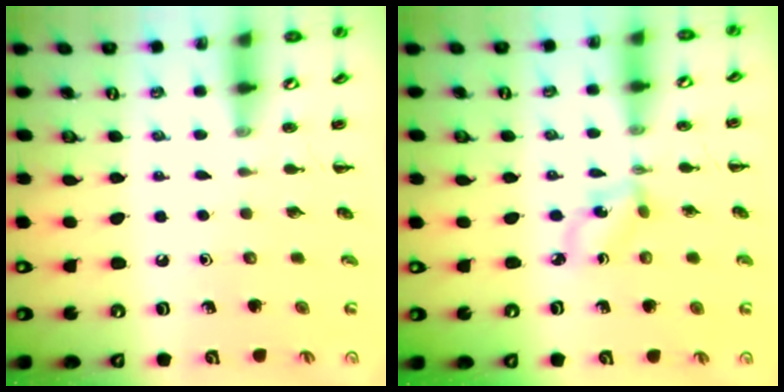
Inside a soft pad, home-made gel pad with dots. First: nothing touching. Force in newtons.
{"total": 2.0, "press": 2.0, "slide": 0.5}